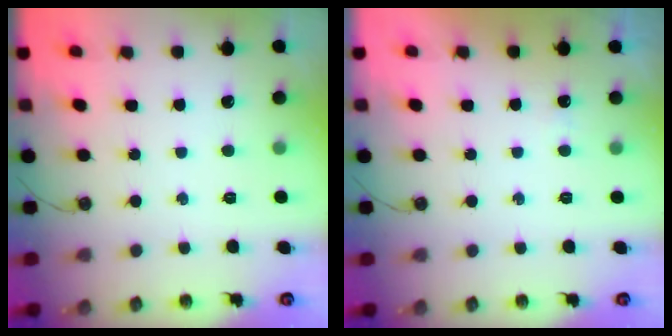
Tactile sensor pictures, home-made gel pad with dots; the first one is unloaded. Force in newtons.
{"total": 12.8, "press": 2.8, "slide": 12.5}